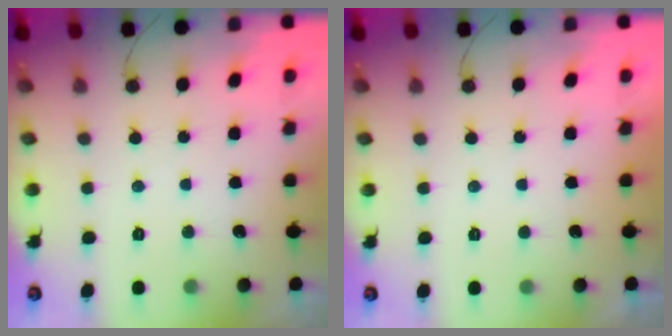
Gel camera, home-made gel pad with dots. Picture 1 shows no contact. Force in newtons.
{"total": 2.3, "press": 2.2, "slide": 0.4}